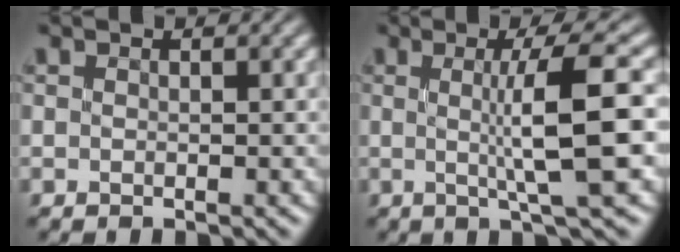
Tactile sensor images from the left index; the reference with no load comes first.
{"total": 6.5, "force": [0.0, 0.9, 6.5], "torque": [-0.101, 0.004, 0.004]}